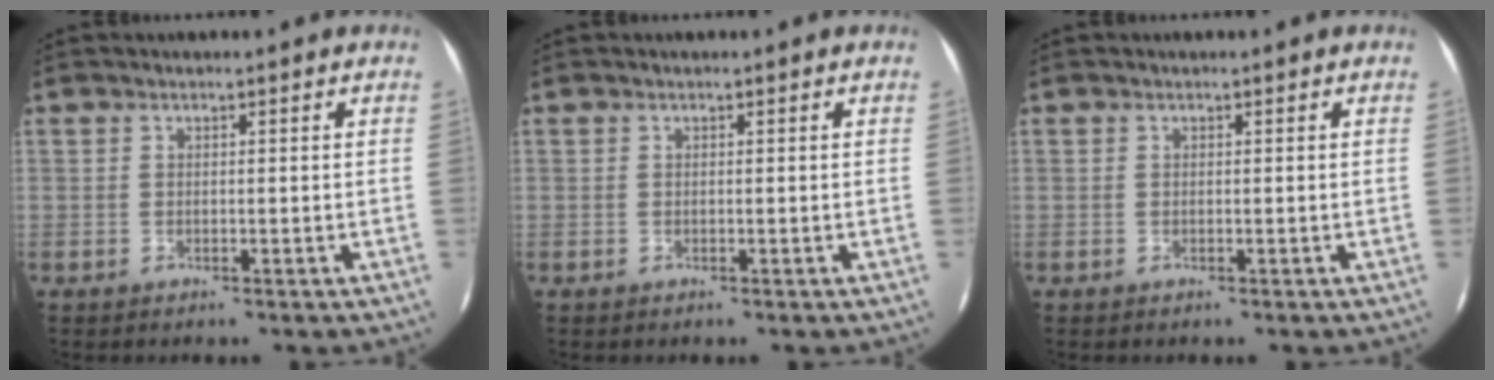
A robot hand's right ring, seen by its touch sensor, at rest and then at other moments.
{"total": 0.0}
{"total": 0.0}